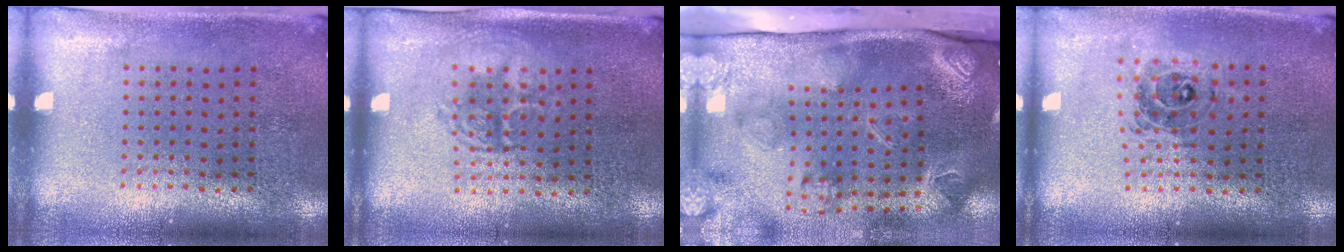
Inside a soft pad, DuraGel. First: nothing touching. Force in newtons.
{"total": 1.4, "press": 1.3, "slide": 0.5}
{"total": 4.4, "press": 3.2, "slide": 3.1}
{"total": 0.8, "press": 0.8, "slide": 0.1}